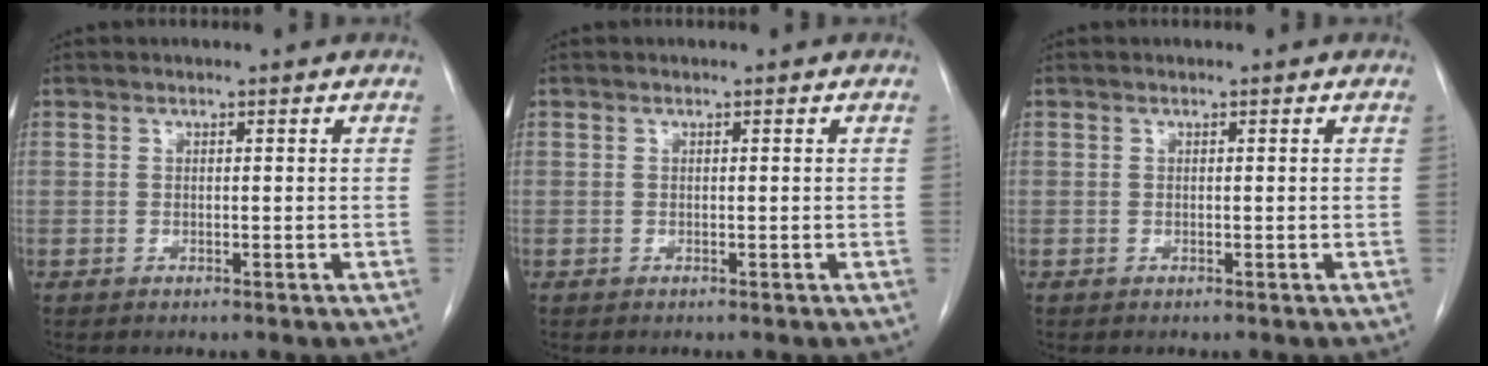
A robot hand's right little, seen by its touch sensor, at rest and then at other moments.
{"total": 0.0}
{"total": 0.0}